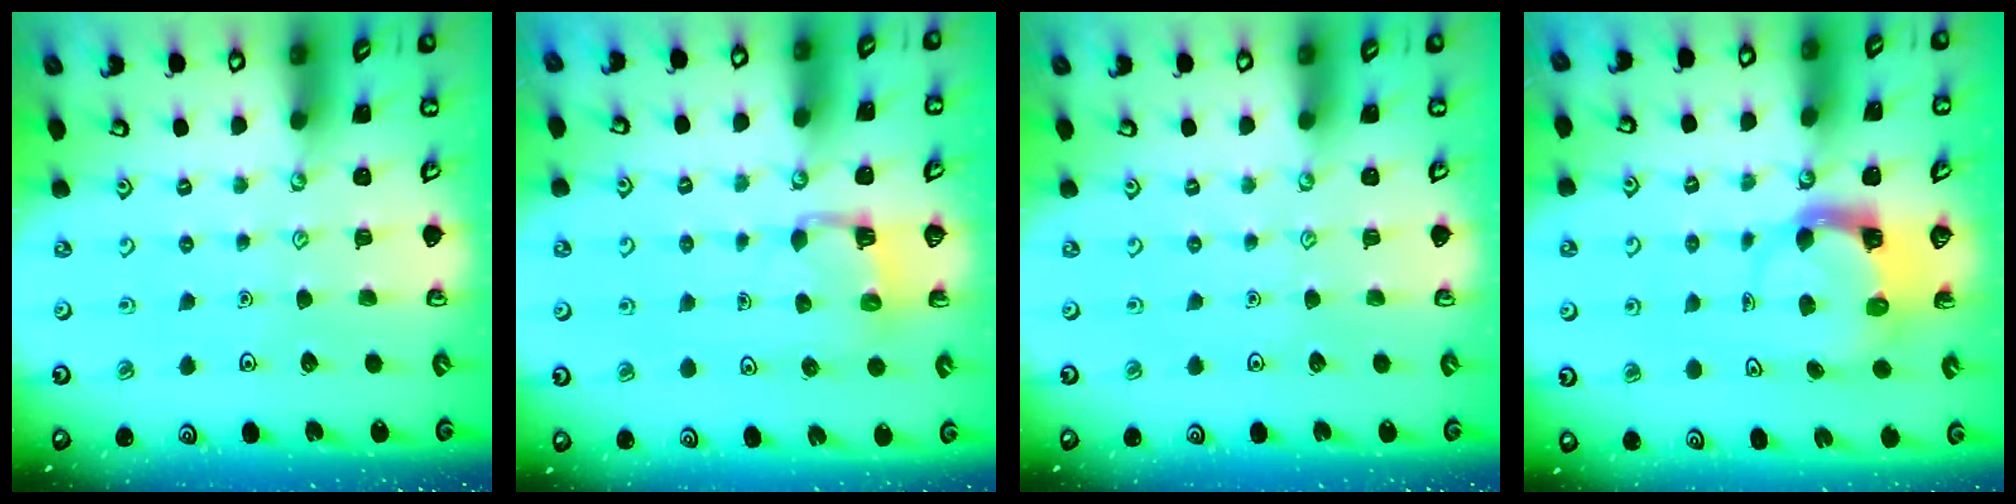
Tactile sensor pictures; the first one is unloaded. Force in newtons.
{"total": 3.4, "press": 3.3, "slide": 0.5}
{"total": 0.0}
{"total": 3.6, "press": 3.6, "slide": 0.6}